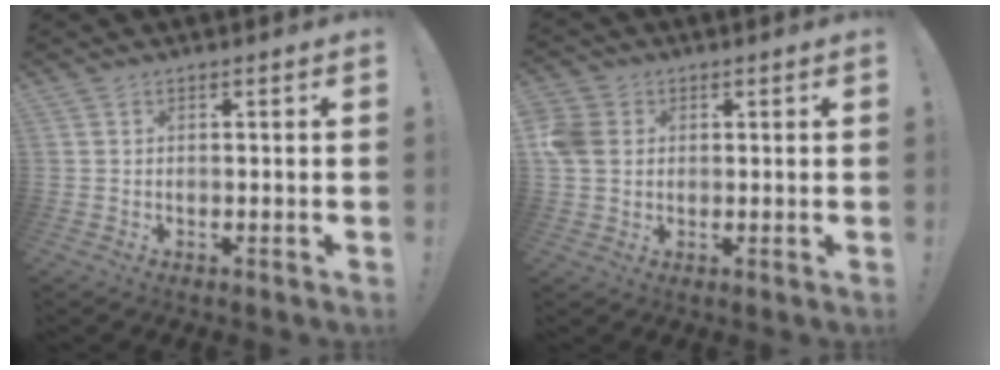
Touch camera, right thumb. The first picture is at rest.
{"total": 7.7, "force": [1.0, 6.5, 4.1], "torque": [-0.089, 0.012, 0.023]}